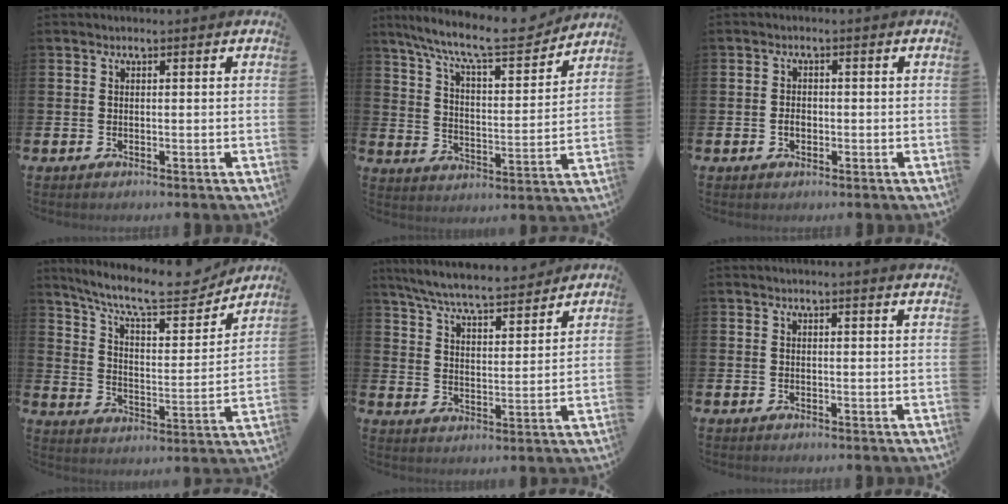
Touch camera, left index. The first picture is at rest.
{"total": 10.4, "force": [9.3, 1.6, 4.4], "torque": [-0.110, -0.061, 0.157]}
{"total": 1.7, "force": [-0.4, 1.2, 1.1], "torque": [-0.013, 0.004, -0.012]}
{"total": 10.6, "force": [9.3, 2.5, 4.4], "torque": [-0.105, -0.063, 0.156]}
{"total": 7.4, "force": [7.0, 0.7, 2.3], "torque": [-0.076, -0.046, 0.122]}
{"total": 1.1, "force": [1.0, -0.3, 0.2], "torque": [0.001, -0.006, 0.018]}